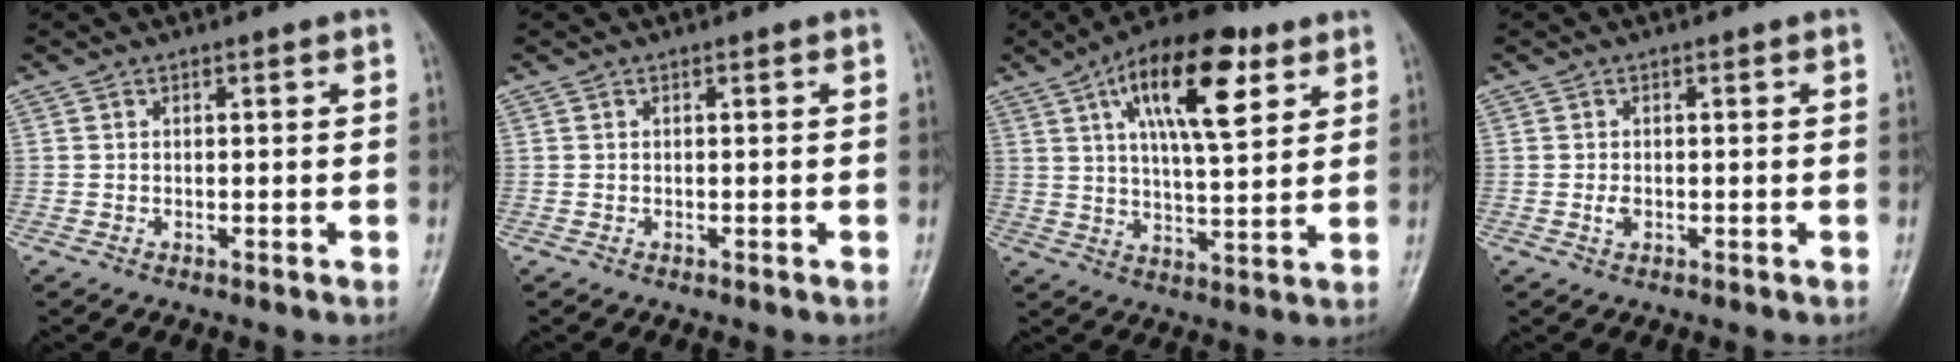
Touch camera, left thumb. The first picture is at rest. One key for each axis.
{"total": 0.0}
{"total": 17.6, "fx": 7.7, "fy": 6.9, "fz": 14.2, "tx": -0.205, "ty": -0.015, "tz": 0.120}
{"total": 1.6, "fx": -0.3, "fy": 1.1, "fz": 1.2, "tx": -0.020, "ty": -0.001, "tz": -0.007}